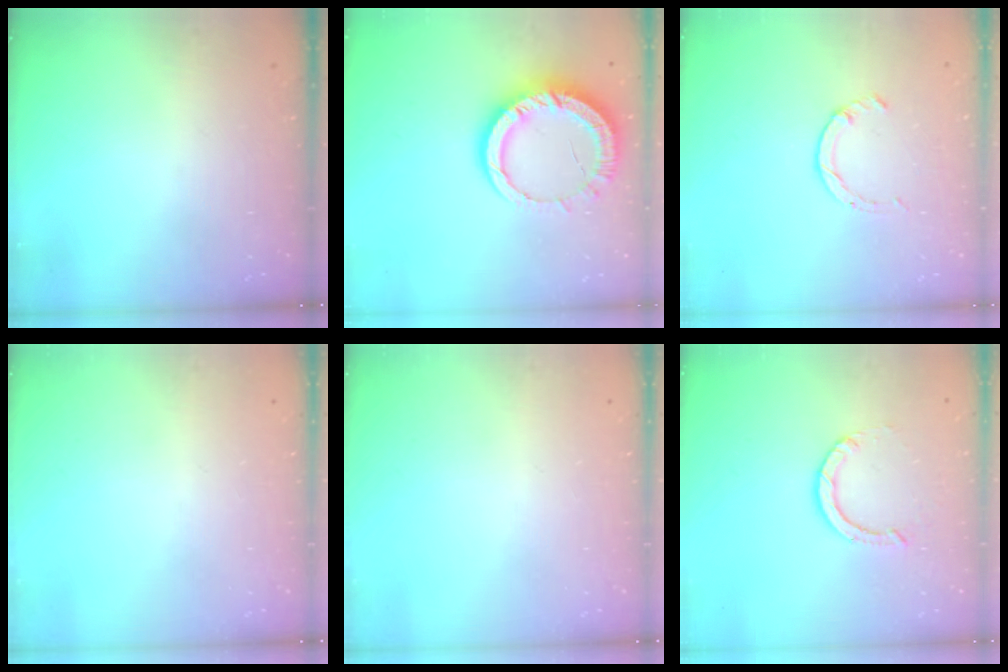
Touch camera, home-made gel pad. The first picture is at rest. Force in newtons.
{"total": 12.7, "press": 12.6, "slide": 1.4}
{"total": 1.7, "press": 1.7, "slide": 0.2}
{"total": 0.0}
{"total": 0.0}
{"total": 3.6, "press": 3.6, "slide": 0.3}